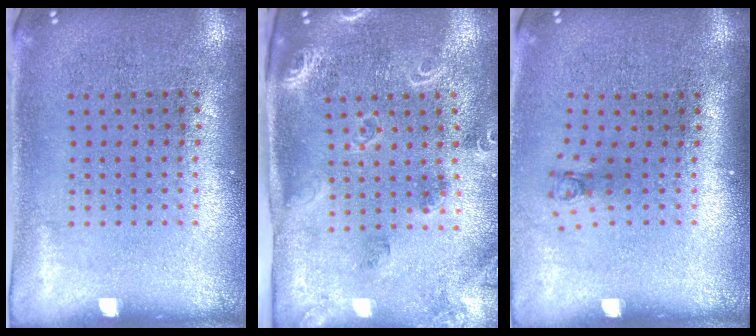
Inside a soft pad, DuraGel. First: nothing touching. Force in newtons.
{"total": 1.7, "press": 1.7, "slide": 0.3}
{"total": 0.7, "press": 0.3, "slide": 0.7}